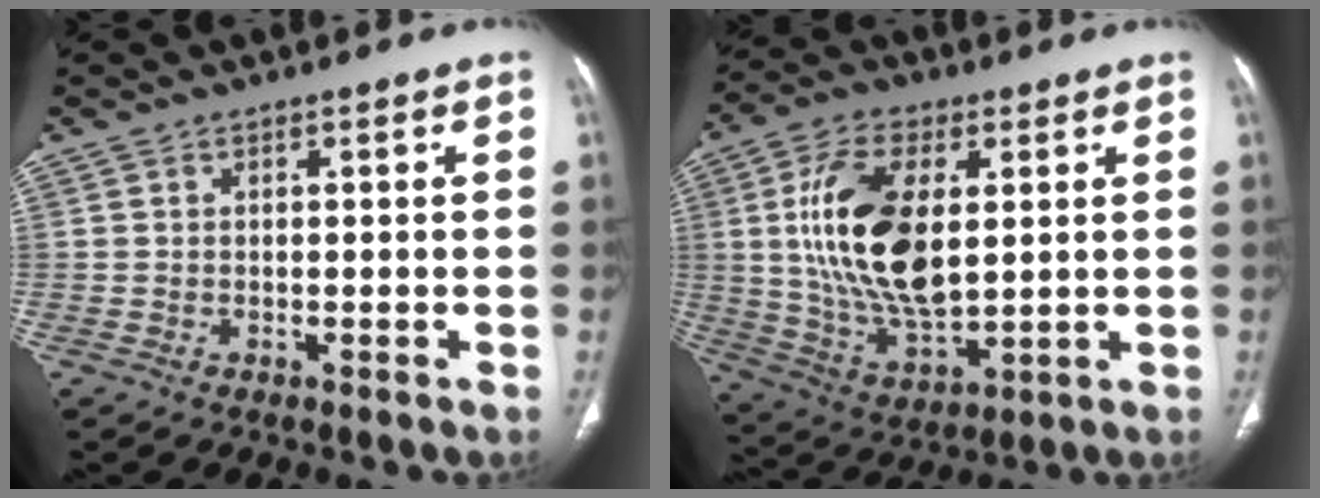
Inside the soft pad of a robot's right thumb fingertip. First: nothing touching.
{"total": 18.6, "force": [3.2, 9.4, 15.8], "torque": [-0.294, -0.015, 0.066]}